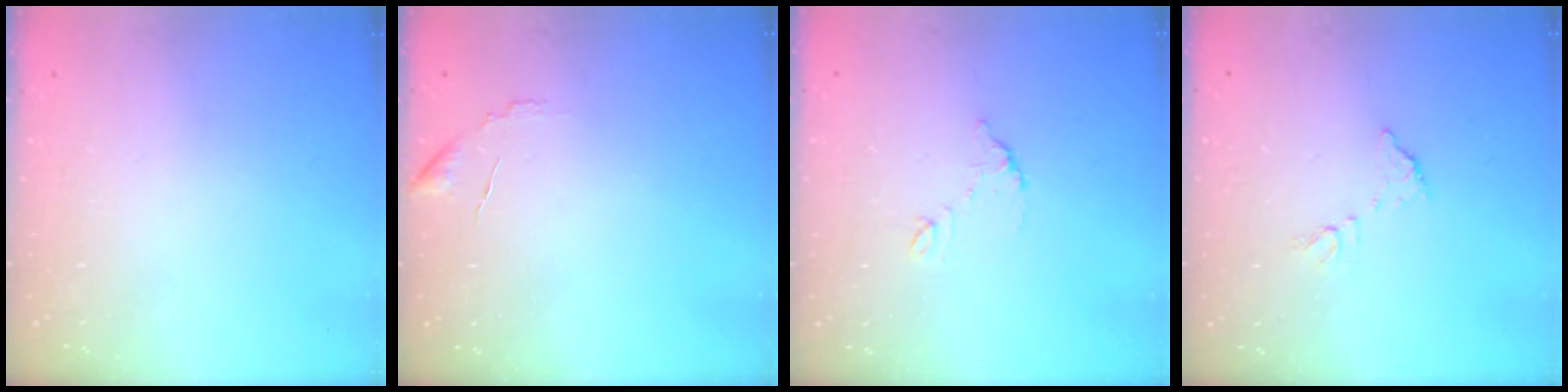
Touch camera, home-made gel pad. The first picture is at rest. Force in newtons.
{"total": 5.7, "press": 5.7, "slide": 0.3}
{"total": 7.5, "press": 7.5, "slide": 0.2}
{"total": 6.7, "press": 6.7, "slide": 0.3}